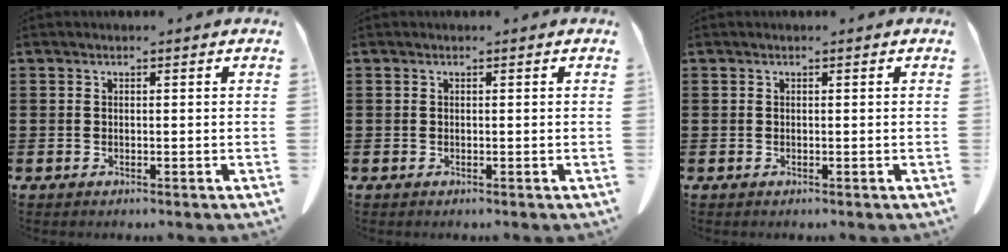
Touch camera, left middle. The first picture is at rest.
{"total": 0.0}
{"total": 0.0}